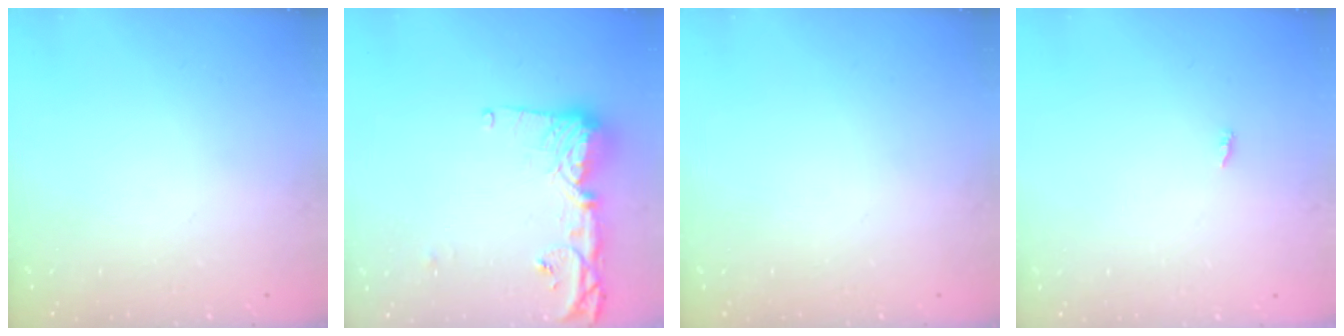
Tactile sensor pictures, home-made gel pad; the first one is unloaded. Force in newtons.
{"total": 14.0, "press": 13.9, "slide": 1.3}
{"total": 0.0}
{"total": 1.8, "press": 1.8, "slide": 0.2}